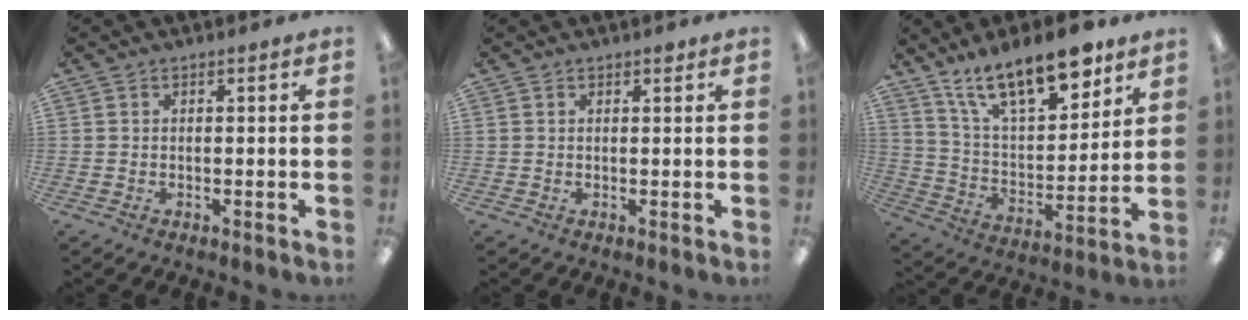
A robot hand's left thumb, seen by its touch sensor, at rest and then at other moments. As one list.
[{"total": 1.0, "force": [0.8, 0.4, 0.5], "torque": [-0.003, -0.001, 0.011]}, {"total": 18.5, "force": [13.6, 6.7, 10.6], "torque": [-0.171, -0.081, 0.232]}]